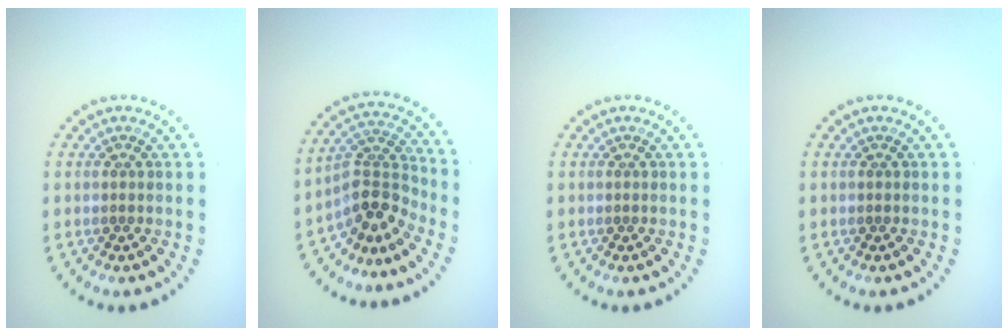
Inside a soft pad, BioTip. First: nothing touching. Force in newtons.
{"total": 3.8, "press": 2.7, "slide": 2.6}
{"total": 0.0}
{"total": 0.0}